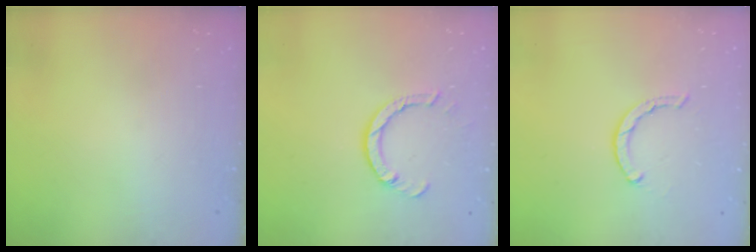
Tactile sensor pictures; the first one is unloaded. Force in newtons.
{"total": 4.2, "press": 4.2, "slide": 0.1}
{"total": 2.1, "press": 2.1, "slide": 0.2}